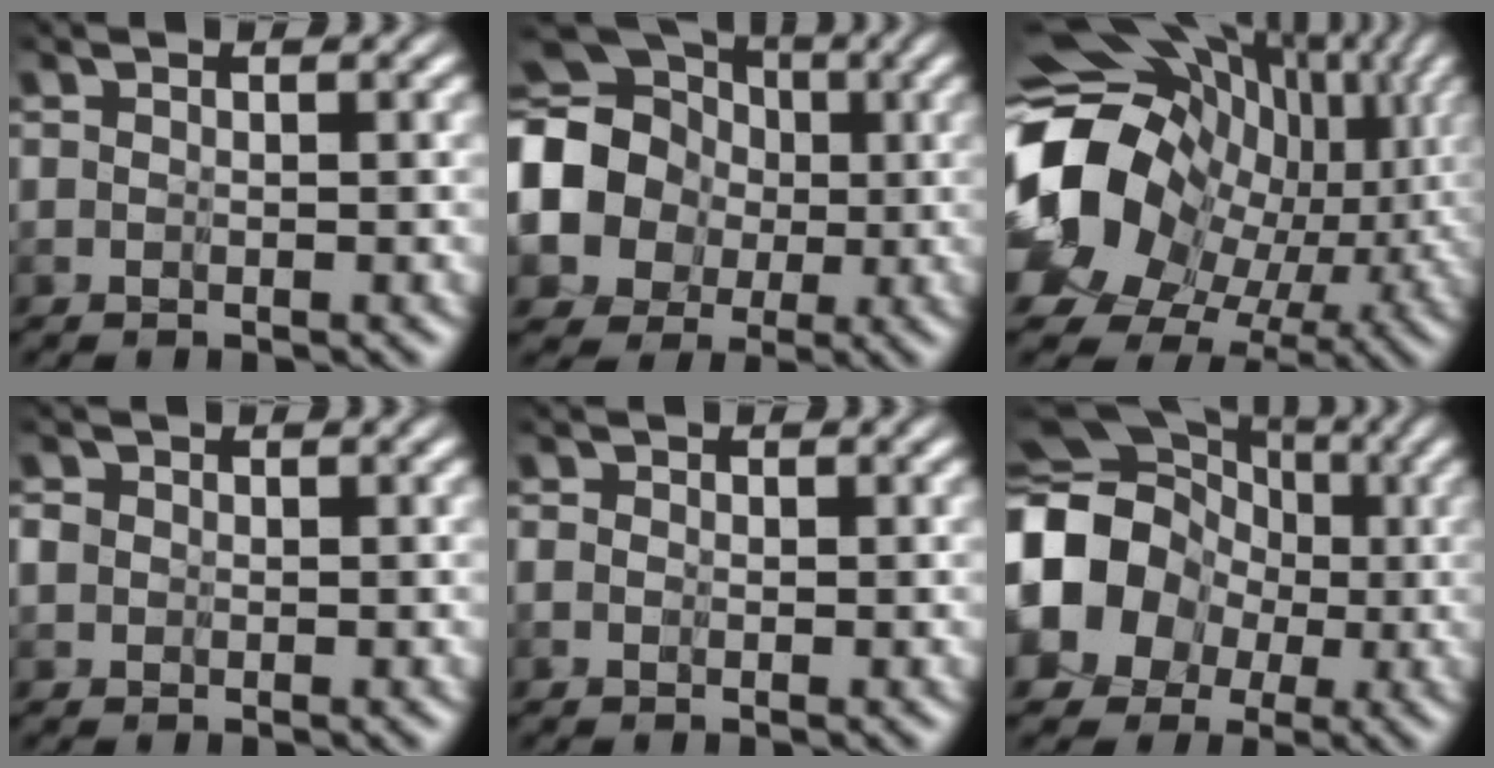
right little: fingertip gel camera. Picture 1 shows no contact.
{"total": 12.4, "force": [0.5, 11.0, 5.6], "torque": [-0.158, -0.004, -0.023]}
{"total": 15.8, "force": [0.9, 13.3, 8.5], "torque": [-0.174, -0.041, 0.025]}
{"total": 1.7, "force": [0.1, 1.6, 0.4], "torque": [-0.017, 0.010, -0.016]}
{"total": 0.6, "force": [-0.3, 0.6, 0.1], "torque": [-0.002, 0.002, -0.013]}
{"total": 10.8, "force": [-1.3, 9.9, 4.2], "torque": [-0.104, -0.013, -0.054]}